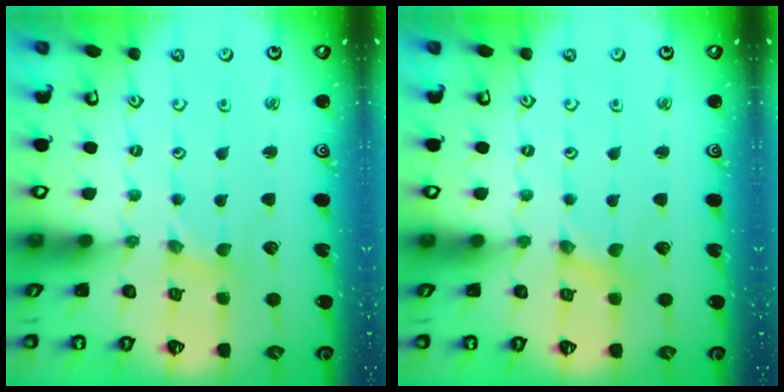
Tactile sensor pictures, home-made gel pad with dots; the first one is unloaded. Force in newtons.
{"total": 0.0}